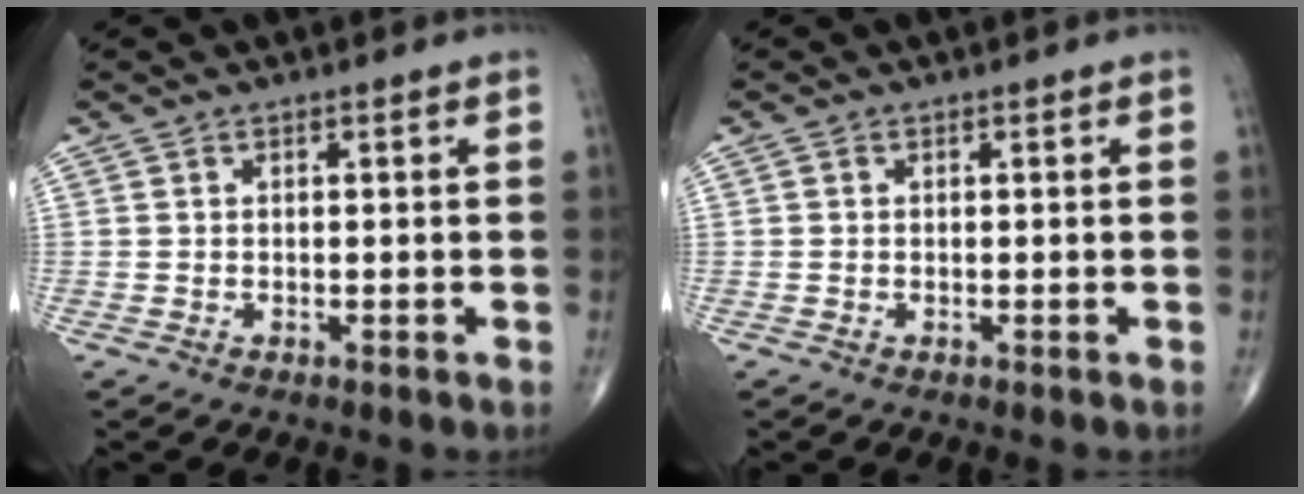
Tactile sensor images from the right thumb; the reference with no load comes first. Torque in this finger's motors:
{"motor_torque": [-0.21, -0.21, 0.22, -0.01, -0.03]}